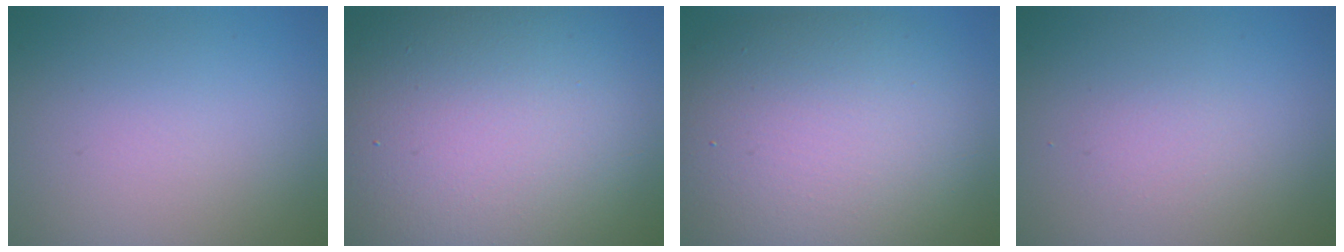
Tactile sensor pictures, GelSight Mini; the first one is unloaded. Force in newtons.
{"total": 17.7, "press": 17.7, "slide": 0.9}
{"total": 11.8, "press": 11.8, "slide": 0.5}
{"total": 1.1, "press": 1.1, "slide": 0.1}